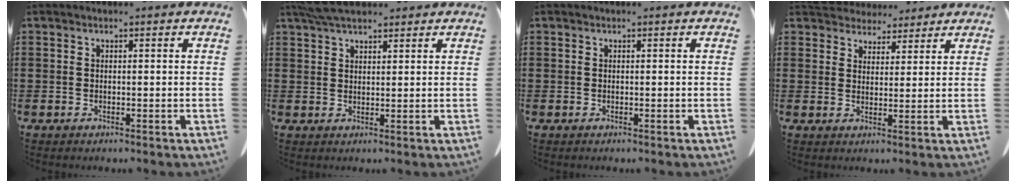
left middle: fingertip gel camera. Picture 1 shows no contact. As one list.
[{"total": 5.1, "force": [4.2, 1.3, 2.4], "torque": [-0.058, -0.003, 0.081]}, {"total": 0.0}, {"total": 4.4, "force": [4.2, 1.3, 0.0], "torque": [-0.017, -0.012, 0.081]}]